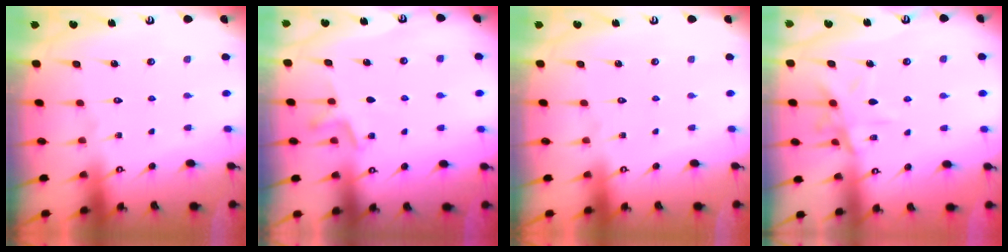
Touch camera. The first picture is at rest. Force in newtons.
{"total": 4.3, "press": 4.1, "slide": 1.2}
{"total": 0.0}
{"total": 9.0, "press": 9.0, "slide": 0.9}